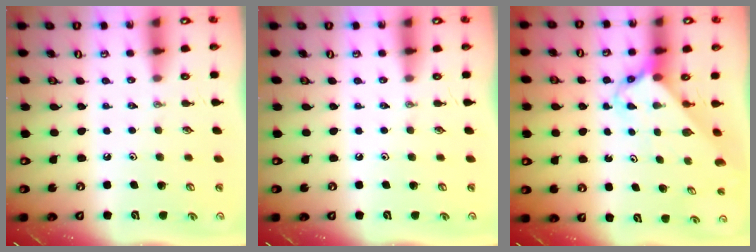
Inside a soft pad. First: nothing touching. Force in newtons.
{"total": 0.0}
{"total": 2.5, "press": 2.5, "slide": 0.2}